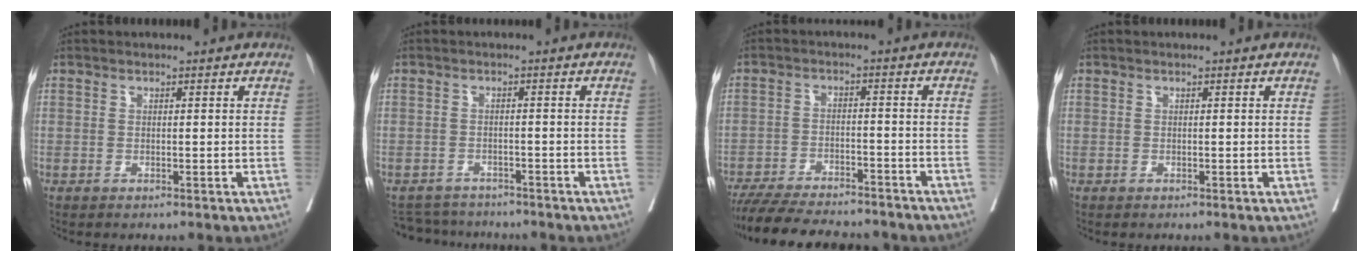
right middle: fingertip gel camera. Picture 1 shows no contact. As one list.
[{"total": 5.6, "force": [-5.4, 1.3, 0.2], "torque": [0.000, 0.003, -0.083]}, {"total": 17.3, "force": [-15.3, 3.4, 7.4], "torque": [-0.143, -0.018, -0.217]}, {"total": 0.0}]